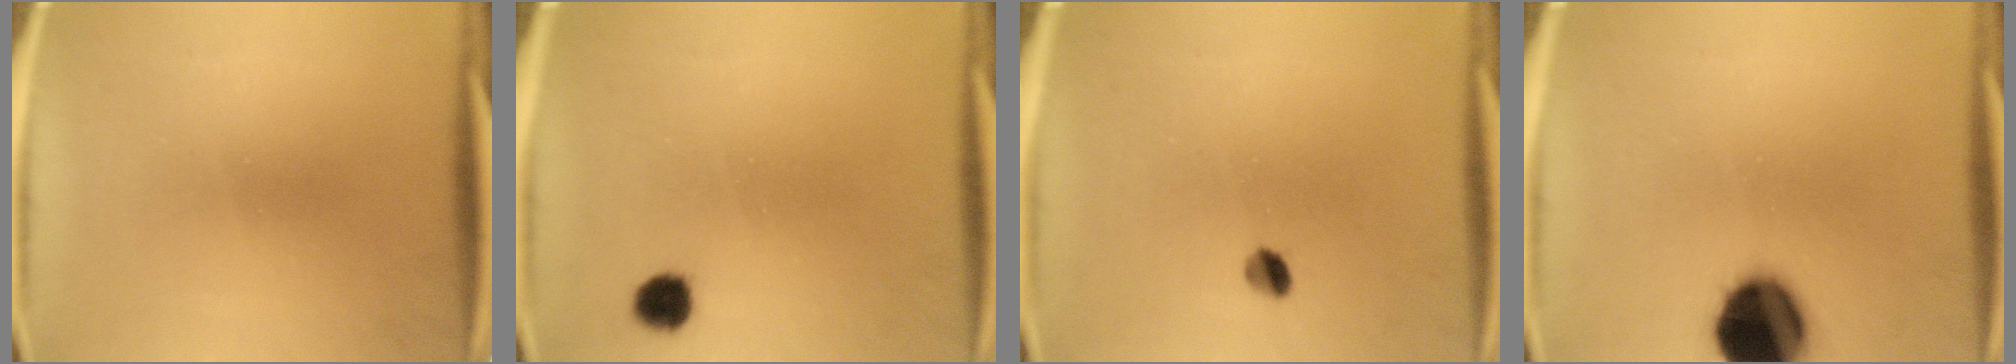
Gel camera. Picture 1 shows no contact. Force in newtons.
{"total": 3.6}
{"total": 2.5}
{"total": 18.1}